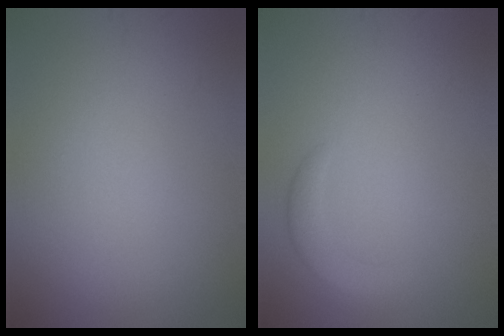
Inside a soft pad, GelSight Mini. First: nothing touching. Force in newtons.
{"total": 2.1, "press": 2.1, "slide": 0.2}